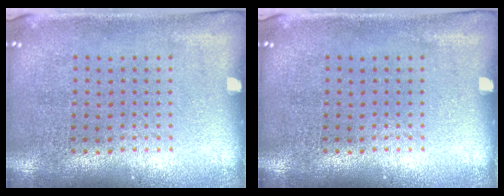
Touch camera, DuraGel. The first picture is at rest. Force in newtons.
{"total": 0.0}